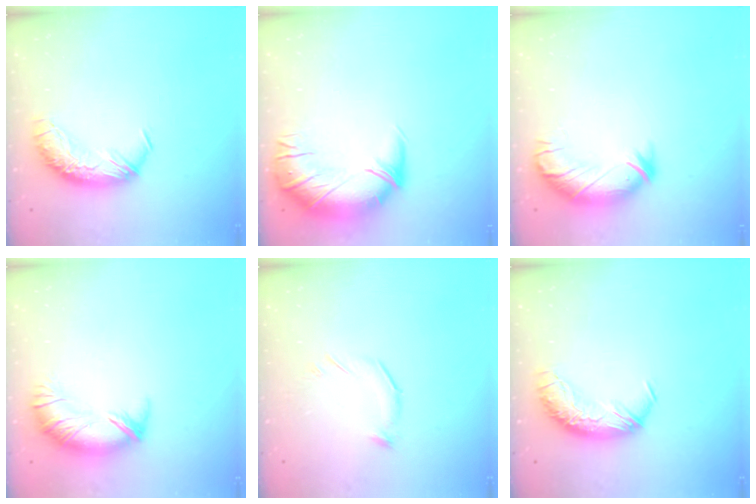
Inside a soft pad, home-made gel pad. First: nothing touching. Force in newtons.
{"total": 2.7, "press": 1.3, "slide": 2.4}
{"total": 3.7, "press": 3.1, "slide": 2.0}
{"total": 3.8, "press": 3.2, "slide": 2.1}
{"total": 6.7, "press": 6.7, "slide": 0.6}
{"total": 0.0}